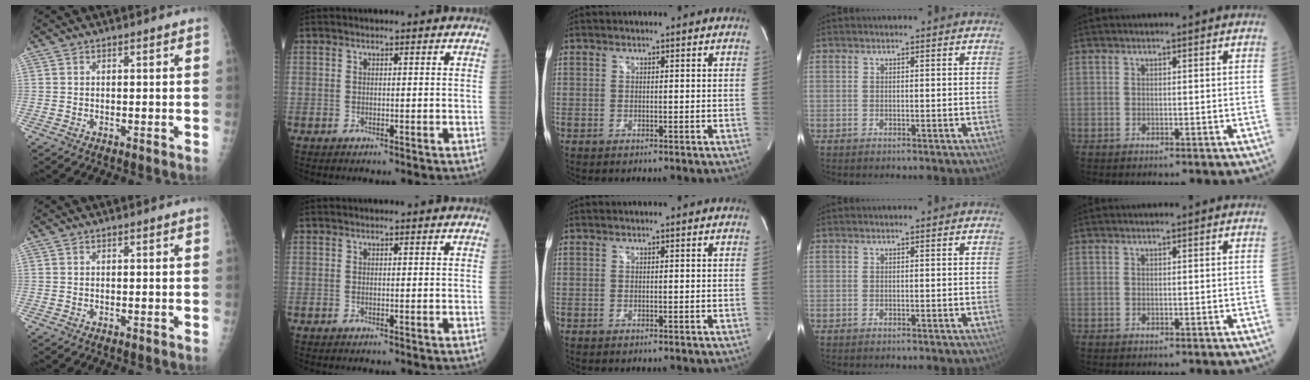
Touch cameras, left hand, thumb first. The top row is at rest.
{}